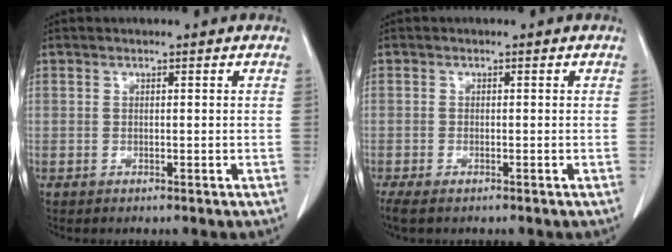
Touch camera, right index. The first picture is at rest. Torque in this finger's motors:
{"motor_torque": [0.28, -0.22, 0.08, 0.02]}